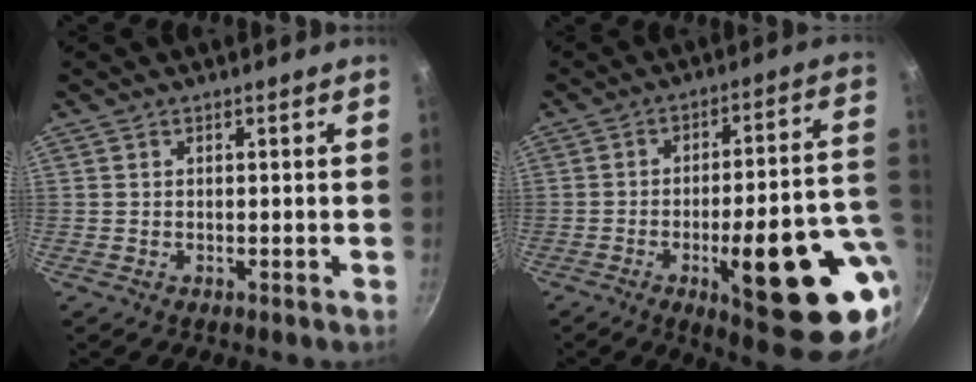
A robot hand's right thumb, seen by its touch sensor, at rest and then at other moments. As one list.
[{"total": 22.7, "force": [-5.6, 6.7, 20.9], "torque": [-0.249, 0.012, -0.068]}]